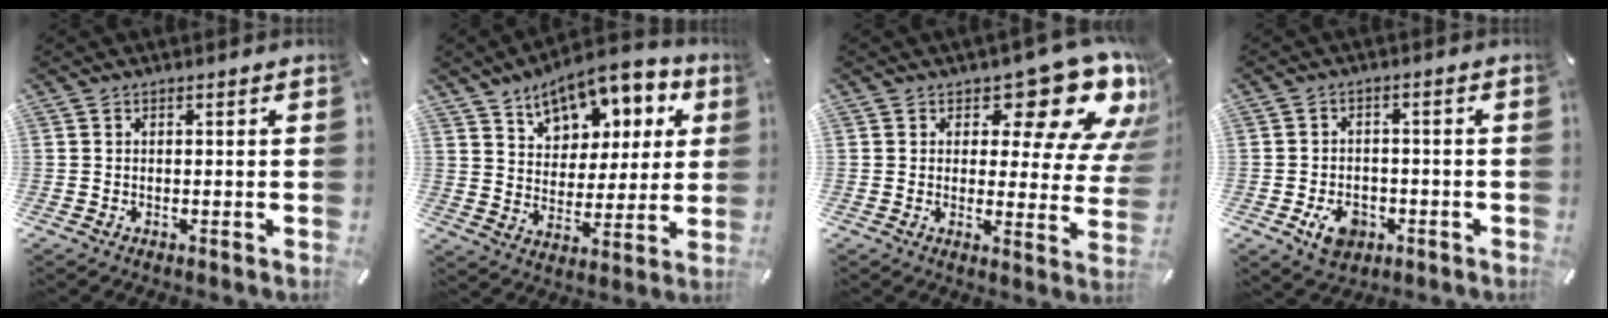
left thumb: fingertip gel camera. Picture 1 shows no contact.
{"total": 12.8, "force": [8.8, 7.7, 5.2], "torque": [-0.080, -0.057, 0.157]}
{"total": 16.7, "force": [10.2, 7.6, 10.8], "torque": [-0.128, -0.079, 0.167]}
{"total": 6.6, "force": [-2.6, 4.8, 3.6], "torque": [-0.059, 0.006, -0.049]}